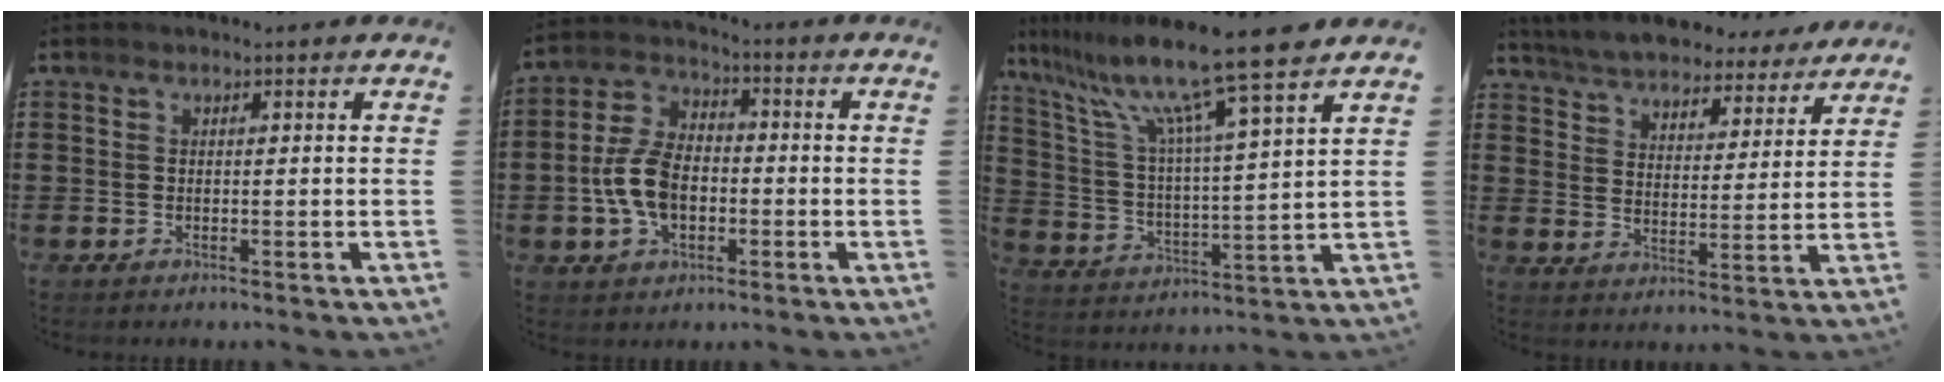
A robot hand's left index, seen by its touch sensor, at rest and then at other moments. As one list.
[{"total": 8.9, "force": [-1.7, 5.5, 6.7], "torque": [-0.166, 0.005, -0.040]}, {"total": 12.5, "force": [10.1, -0.7, 7.4], "torque": [-0.177, -0.054, 0.164]}, {"total": 5.9, "force": [5.9, 0.4, 0.5], "torque": [-0.040, -0.036, 0.104]}]